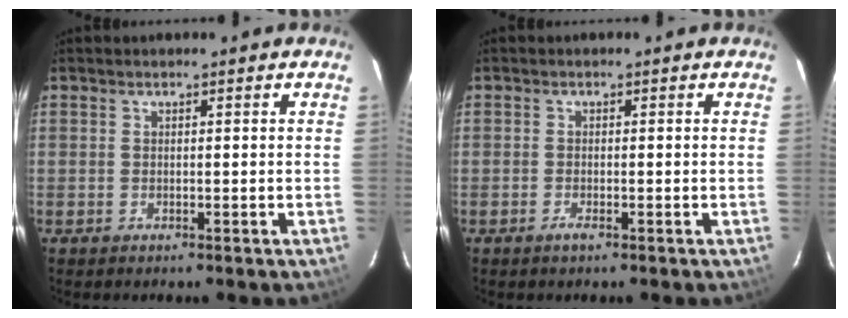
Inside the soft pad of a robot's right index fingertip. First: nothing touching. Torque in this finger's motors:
{"motor_torque": [0.00, -0.06, 0.12, 0.01]}